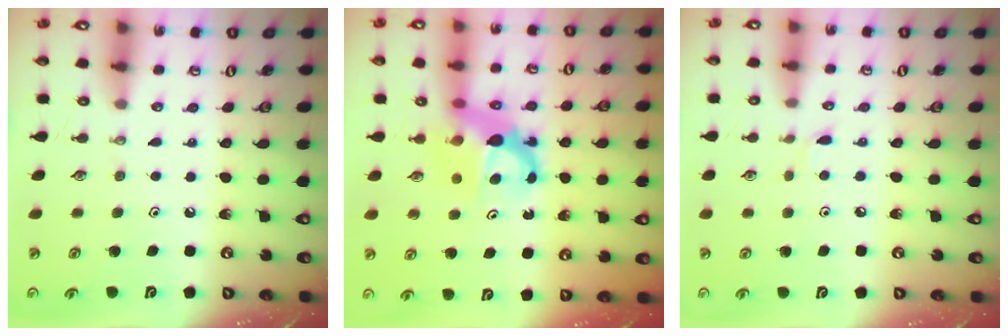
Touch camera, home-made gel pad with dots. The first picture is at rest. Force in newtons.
{"total": 6.8, "press": 6.7, "slide": 0.4}
{"total": 2.8, "press": 2.7, "slide": 0.4}